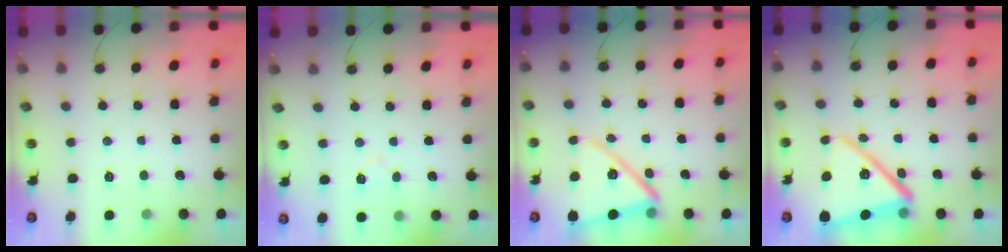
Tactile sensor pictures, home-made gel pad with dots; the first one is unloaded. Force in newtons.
{"total": 4.7, "press": 4.2, "slide": 1.9}
{"total": 13.3, "press": 13.3, "slide": 1.4}
{"total": 18.2, "press": 18.1, "slide": 1.4}